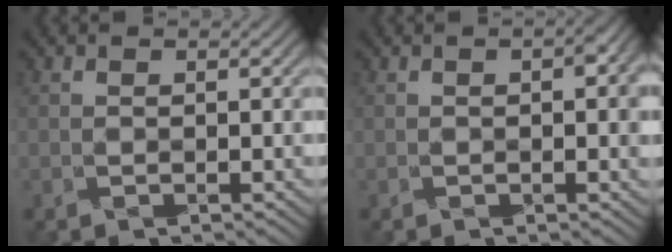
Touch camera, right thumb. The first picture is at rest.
{"total": 3.2, "force": [0.4, 1.2, 3.0], "torque": [-0.037, 0.004, 0.005]}